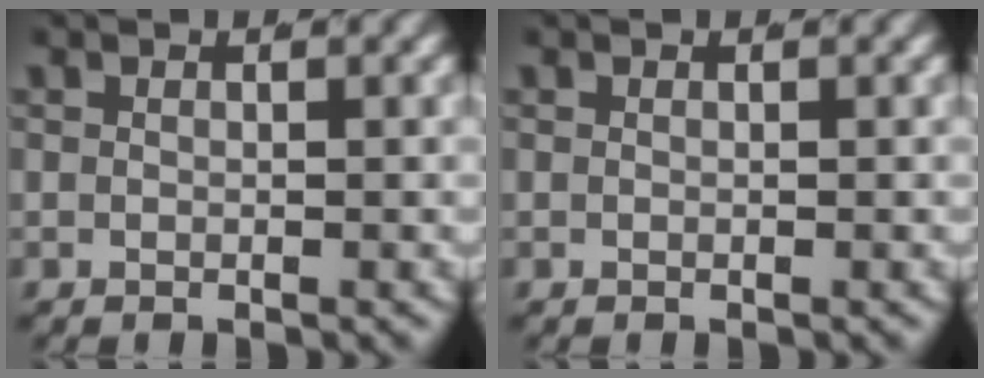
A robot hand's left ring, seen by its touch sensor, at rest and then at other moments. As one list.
[{"total": 0.0}]